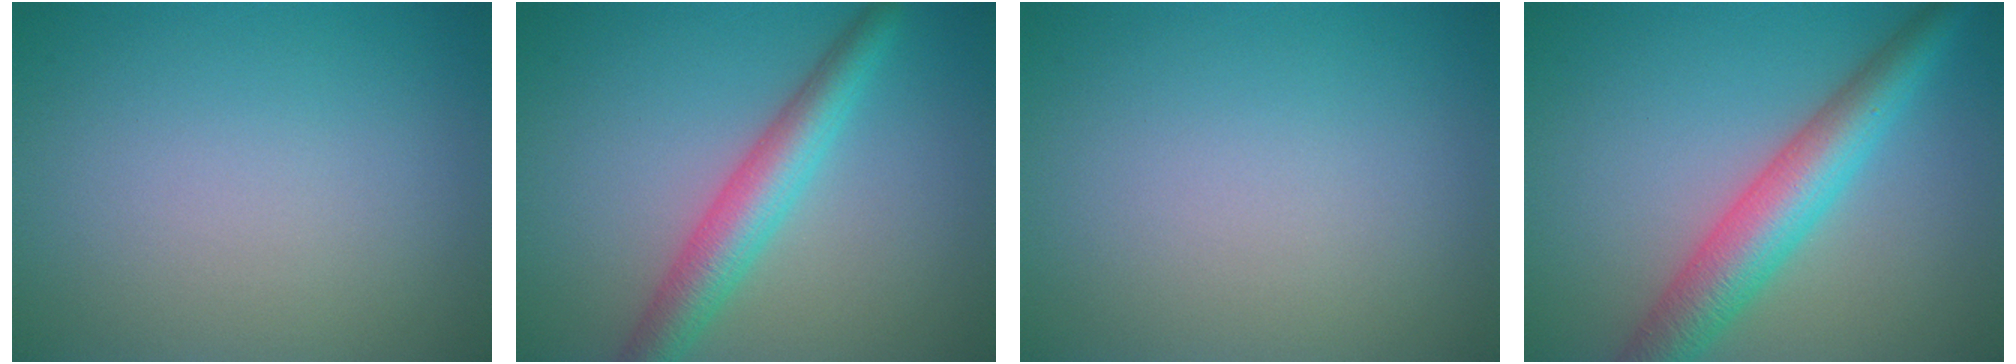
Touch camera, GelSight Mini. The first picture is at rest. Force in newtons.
{"total": 4.6, "press": 4.6, "slide": 0.2}
{"total": 0.0}
{"total": 6.3, "press": 6.3, "slide": 0.1}